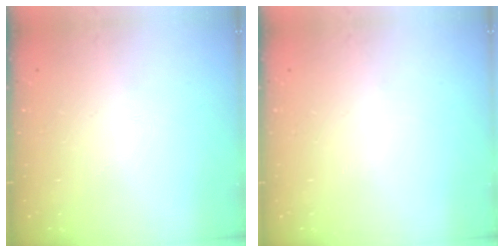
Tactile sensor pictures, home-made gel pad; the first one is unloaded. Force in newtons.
{"total": 0.0}